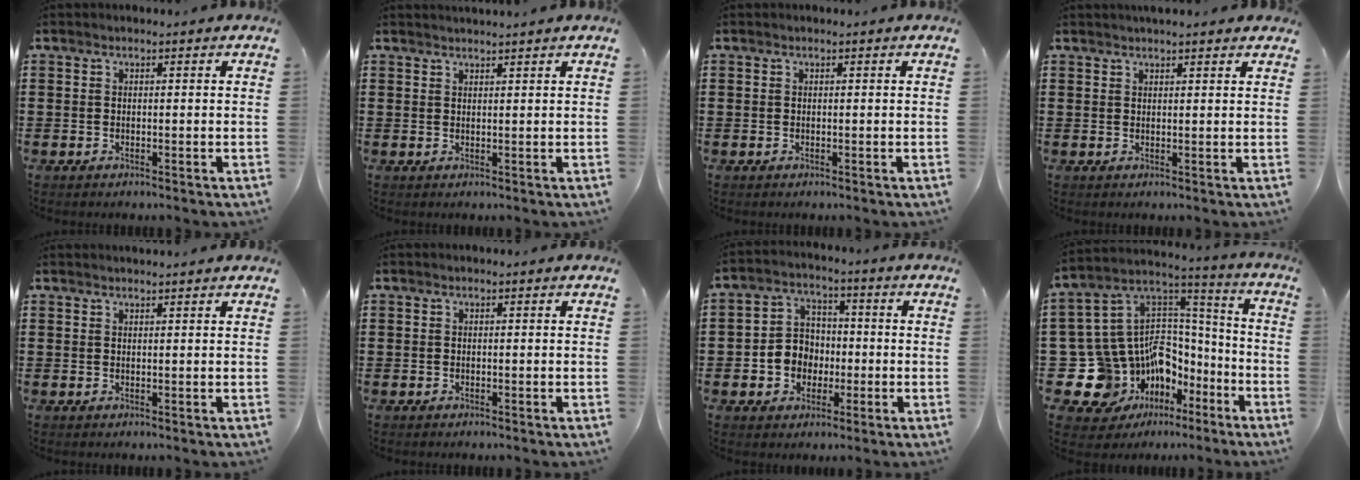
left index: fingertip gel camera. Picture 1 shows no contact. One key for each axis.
{"total": 1.1, "fx": 1.1, "fy": -0.2, "fz": 0.1, "tx": -0.002, "ty": -0.003, "tz": 0.021}
{"total": 0.0}
{"total": 1.7, "fx": 1.6, "fy": 0.2, "fz": 0.6, "tx": -0.014, "ty": 0.004, "tz": 0.031}
{"total": 0.9, "fx": 0.9, "fy": -0.1, "fz": 0.1, "tx": -0.004, "ty": -0.003, "tz": 0.017}
{"total": 0.0}
{"total": 5.6, "fx": -1.4, "fy": 5.2, "fz": 1.6, "tx": -0.046, "ty": 0.019, "tz": -0.026}
{"total": 13.4, "fx": -7.2, "fy": 10.5, "fz": 4.1, "tx": -0.150, "ty": -0.030, "tz": -0.112}